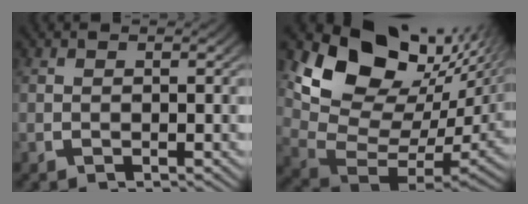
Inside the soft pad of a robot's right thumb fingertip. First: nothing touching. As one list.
[{"total": 13.8, "force": [3.0, 8.9, 10.1], "torque": [-0.203, -0.033, 0.059]}]